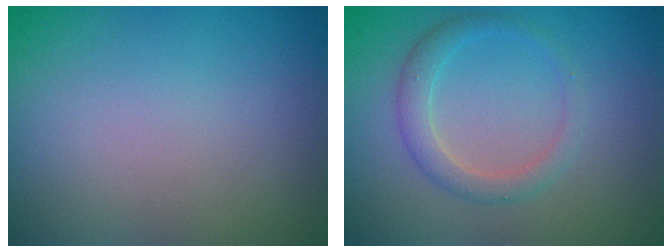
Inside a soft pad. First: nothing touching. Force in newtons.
{"total": 2.2, "press": 2.2, "slide": 0.1}